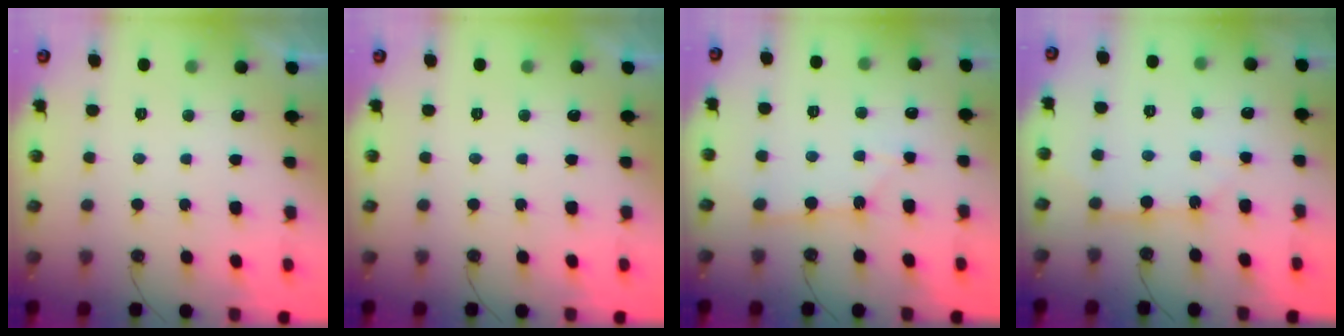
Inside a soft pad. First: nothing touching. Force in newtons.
{"total": 0.0}
{"total": 2.7, "press": 2.7, "slide": 0.3}
{"total": 8.1, "press": 8.1, "slide": 0.7}